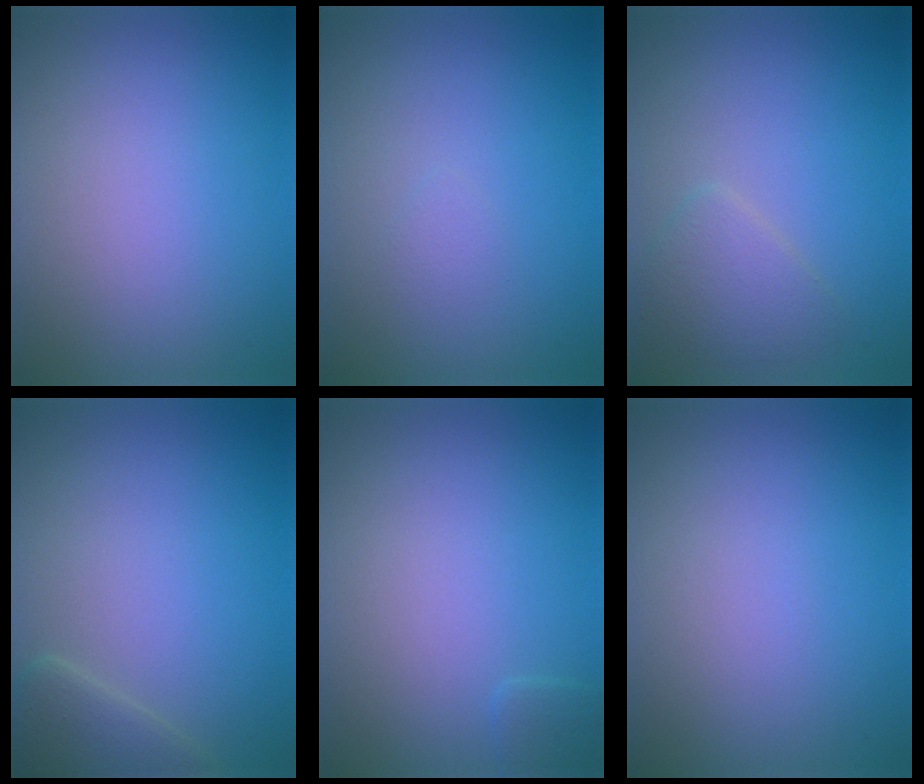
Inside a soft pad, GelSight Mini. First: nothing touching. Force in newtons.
{"total": 0.6, "press": 0.6, "slide": 0.1}
{"total": 2.4, "press": 2.4, "slide": 0.1}
{"total": 2.6, "press": 2.6, "slide": 0.2}
{"total": 0.9, "press": 0.8, "slide": 0.1}
{"total": 0.0}